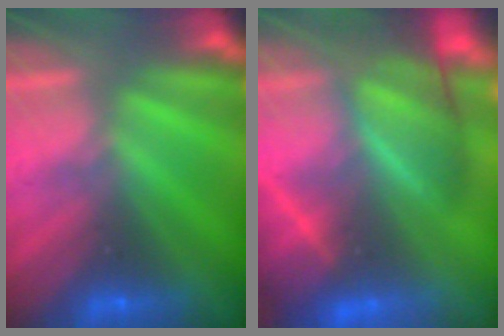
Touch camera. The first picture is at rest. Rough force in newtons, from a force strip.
{"total": 7.7}